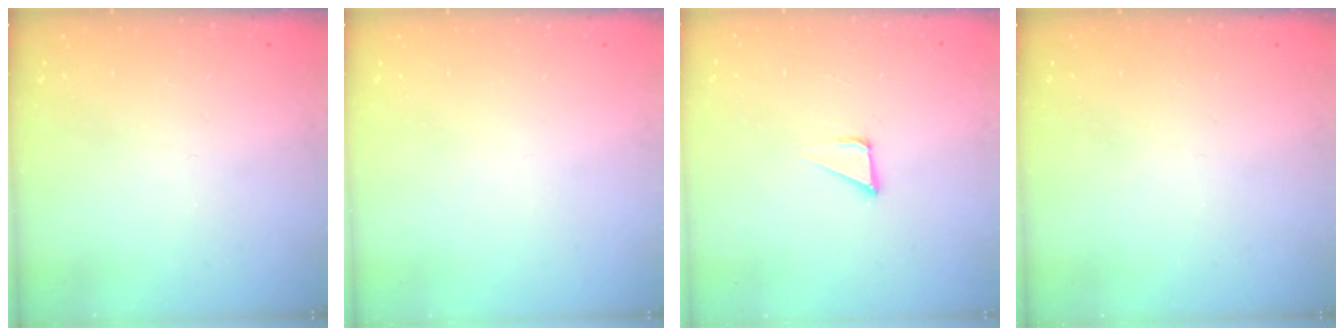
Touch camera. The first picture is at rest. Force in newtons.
{"total": 0.0}
{"total": 2.2, "press": 2.2, "slide": 0.2}
{"total": 0.0}